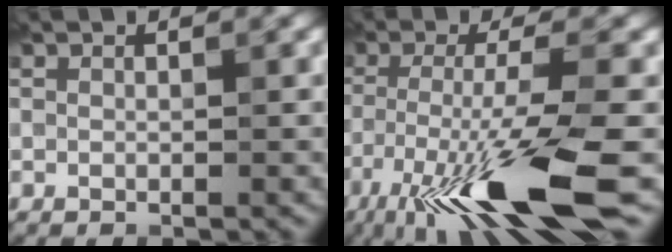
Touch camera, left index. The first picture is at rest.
{"total": 11.9, "force": [-6.7, 1.9, 9.7], "torque": [-0.170, -0.011, -0.119]}